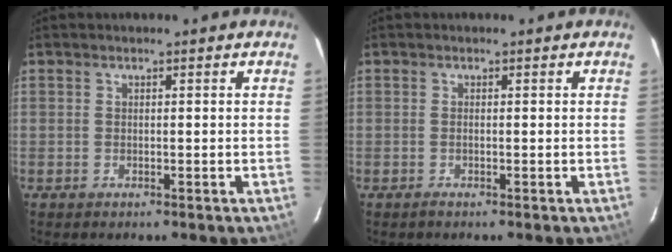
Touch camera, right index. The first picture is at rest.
{"total": 0.7, "force": [-0.4, -0.2, 0.5], "torque": [-0.008, -0.001, -0.009]}